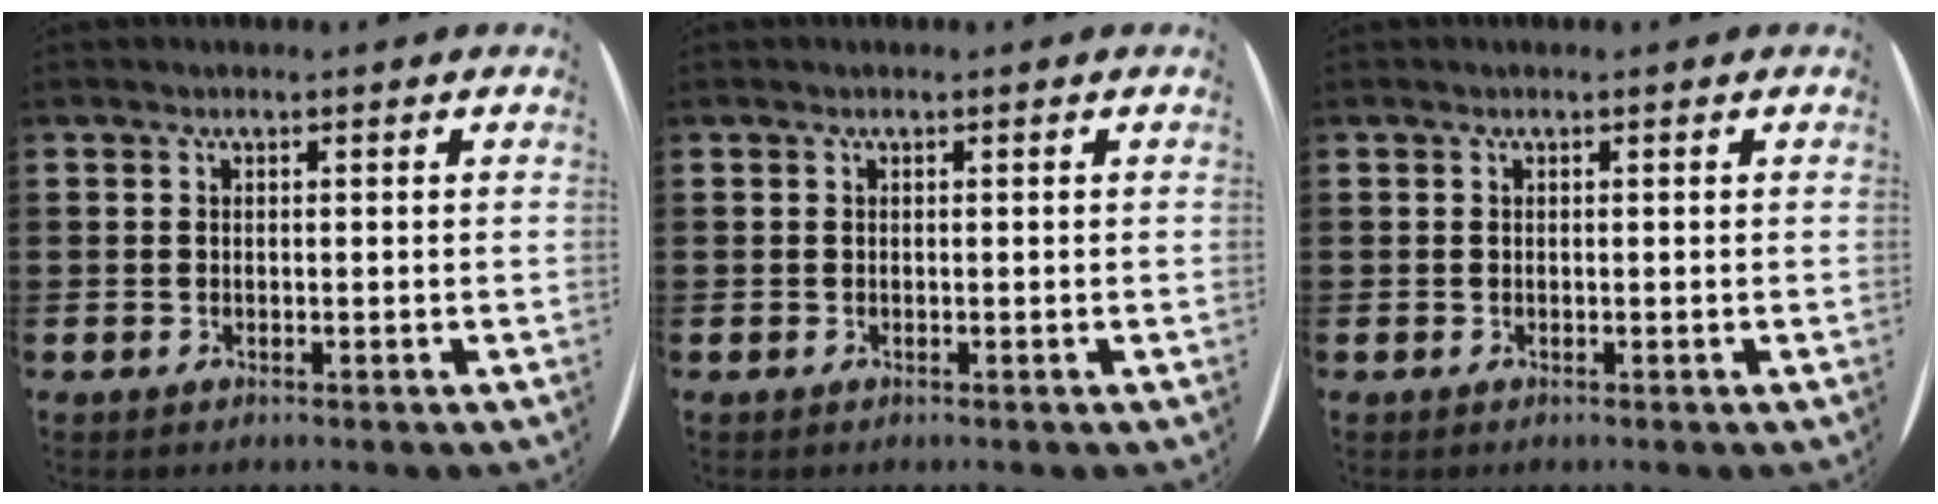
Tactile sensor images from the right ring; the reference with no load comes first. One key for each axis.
{"total": 0.0}
{"total": 0.0}